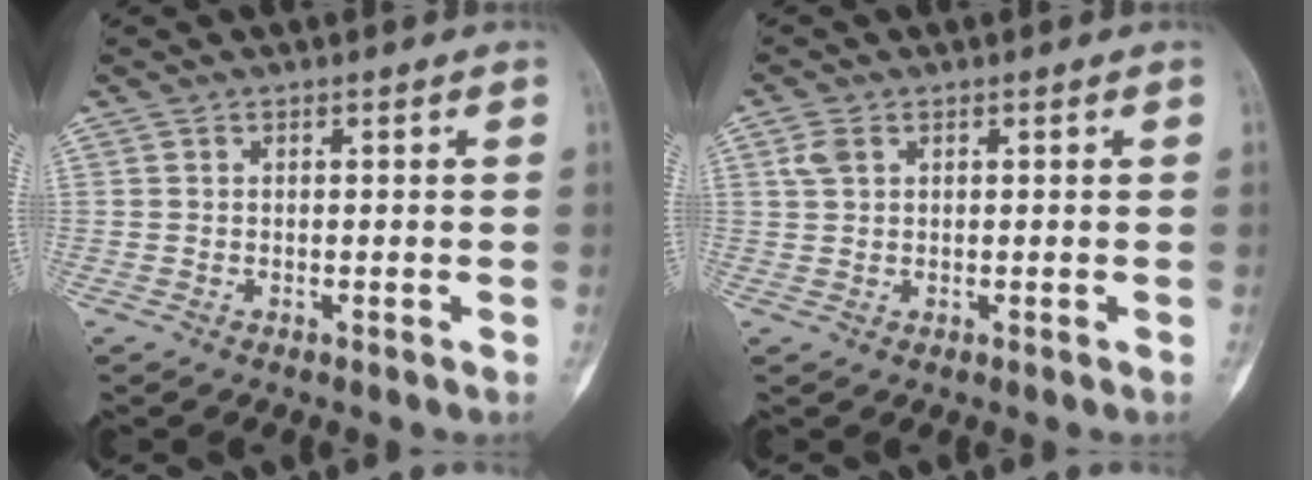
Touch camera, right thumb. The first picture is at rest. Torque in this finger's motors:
{"motor_torque": [0.14, 0.09, 0.25, 0.07, 0.03]}